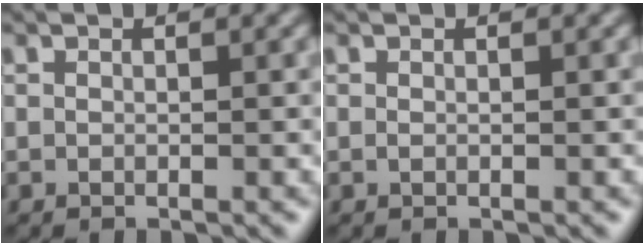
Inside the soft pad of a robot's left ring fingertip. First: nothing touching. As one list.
[{"total": 0.0}]